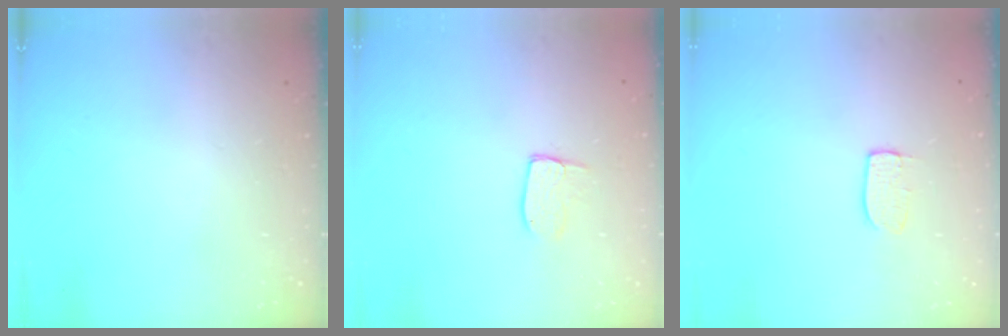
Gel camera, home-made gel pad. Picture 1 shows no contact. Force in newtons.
{"total": 5.3, "press": 5.3, "slide": 0.4}
{"total": 5.2, "press": 5.2, "slide": 0.3}